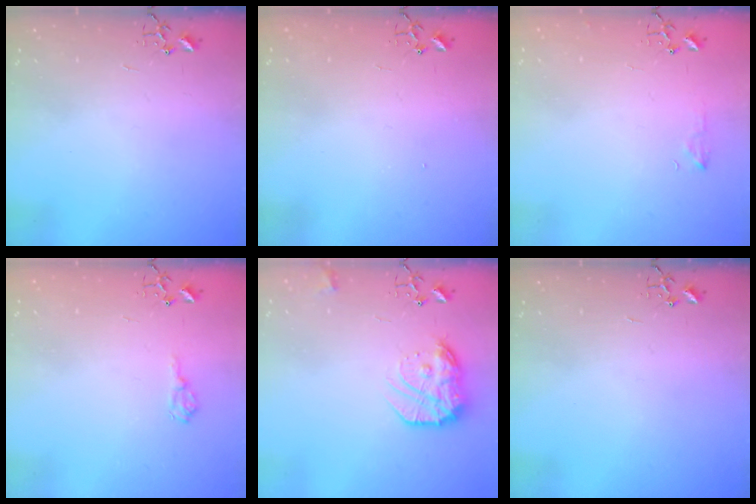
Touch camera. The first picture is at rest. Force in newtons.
{"total": 1.4, "press": 1.4, "slide": 0.3}
{"total": 6.4, "press": 6.3, "slide": 0.7}
{"total": 8.4, "press": 8.4, "slide": 0.8}
{"total": 14.4, "press": 14.3, "slide": 0.8}
{"total": 0.0}